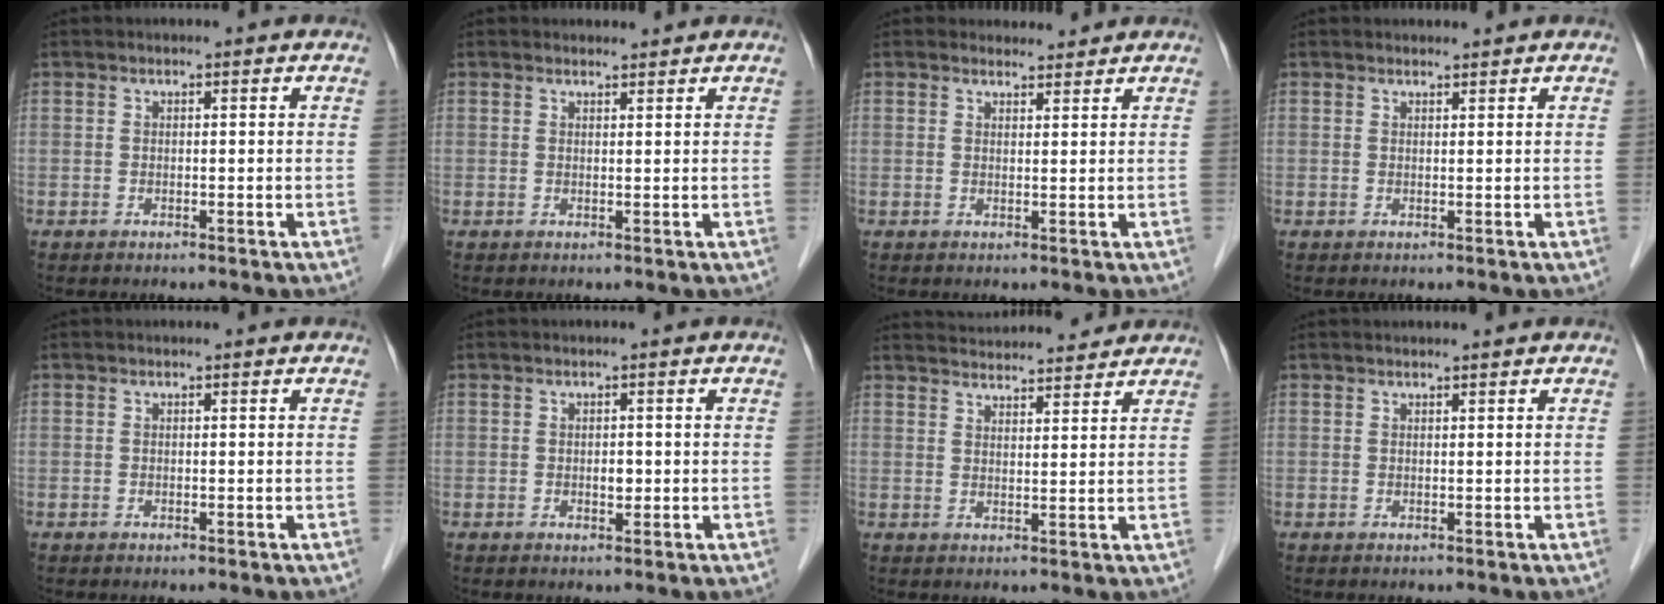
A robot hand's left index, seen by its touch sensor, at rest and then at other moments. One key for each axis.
{"total": 1.0, "fx": 1.0, "fy": 0.1, "fz": -0.1, "tx": -0.009, "ty": 0.000, "tz": 0.018}
{"total": 2.1, "fx": 2.0, "fy": 0.6, "fz": -0.2, "tx": -0.002, "ty": 0.001, "tz": 0.029}
{"total": 0.8, "fx": 0.8, "fy": 0.0, "fz": -0.1, "tx": -0.007, "ty": 0.000, "tz": 0.015}
{"total": 0.0}
{"total": 1.2, "fx": -0.2, "fy": 0.8, "fz": 1.0, "tx": -0.017, "ty": -0.001, "tz": -0.001}
{"total": 11.7, "fx": 11.2, "fy": 1.7, "fz": 3.0, "tx": -0.045, "ty": 0.021, "tz": 0.158}
{"total": 1.2, "fx": 1.1, "fy": -0.2, "fz": 0.5, "tx": -0.007, "ty": 0.009, "tz": 0.021}